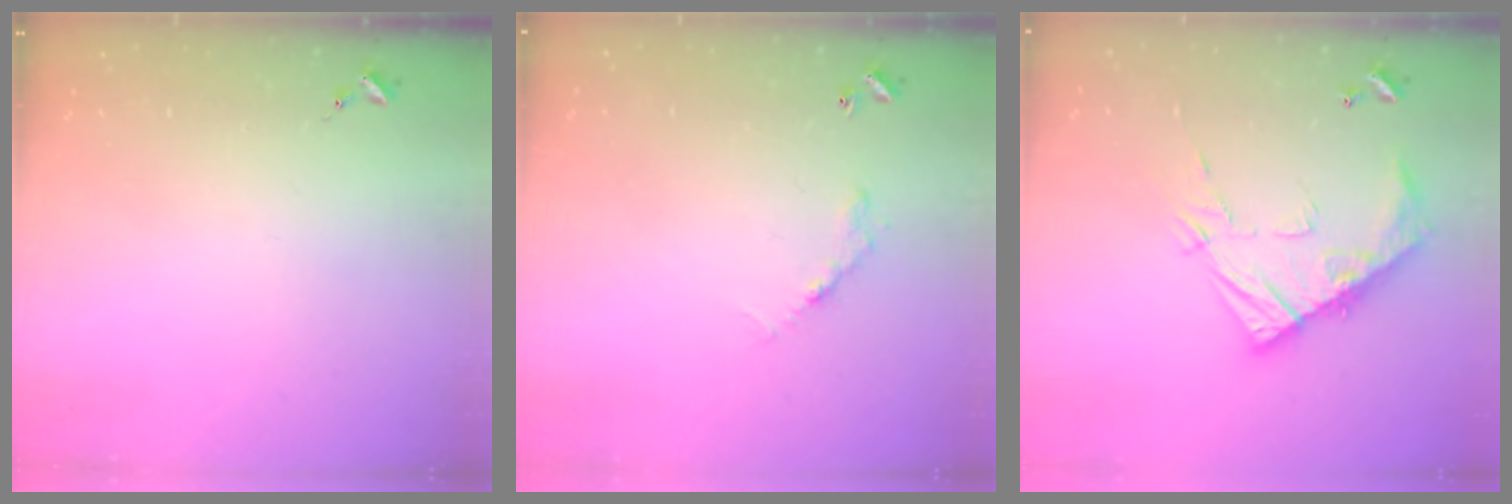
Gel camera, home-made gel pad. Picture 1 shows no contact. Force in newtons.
{"total": 5.1, "press": 5.1, "slide": 0.4}
{"total": 15.0, "press": 15.0, "slide": 1.0}